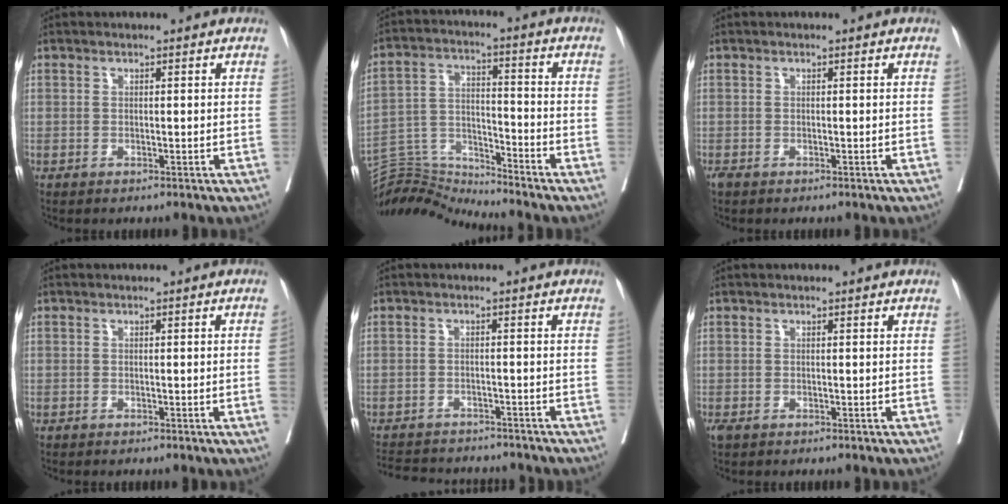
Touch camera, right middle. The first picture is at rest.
{"total": 8.6, "force": [-8.5, -1.4, -1.0], "torque": [0.015, 0.040, -0.154]}
{"total": 0.6, "force": [-0.5, 0.2, 0.2], "torque": [-0.012, -0.003, -0.010]}
{"total": 1.0, "force": [-0.3, -0.1, 0.9], "torque": [-0.015, 0.004, -0.003]}
{"total": 11.7, "force": [-10.8, 2.9, 3.4], "torque": [-0.069, 0.001, -0.143]}
{"total": 1.1, "force": [-0.7, 0.6, 0.6], "torque": [-0.014, -0.003, -0.008]}